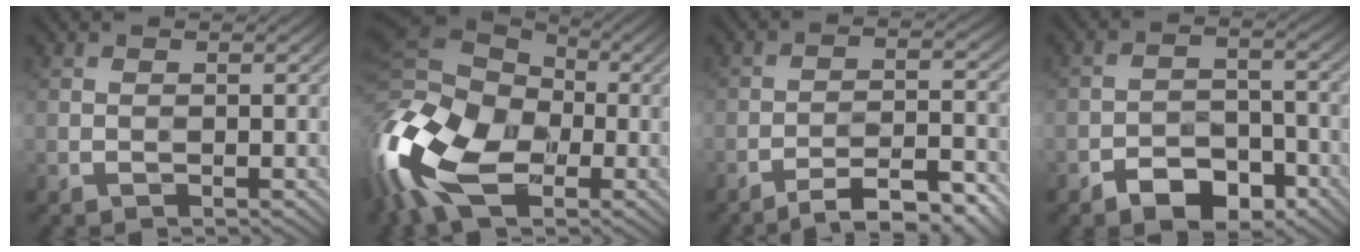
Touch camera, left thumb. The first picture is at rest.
{"total": 17.9, "force": [-5.9, 11.4, 12.5], "torque": [-0.324, -0.030, -0.104]}
{"total": 9.1, "force": [-7.4, 1.7, 5.0], "torque": [-0.077, 0.010, -0.111]}
{"total": 5.9, "force": [-4.2, 3.1, 2.9], "torque": [-0.044, 0.001, -0.076]}